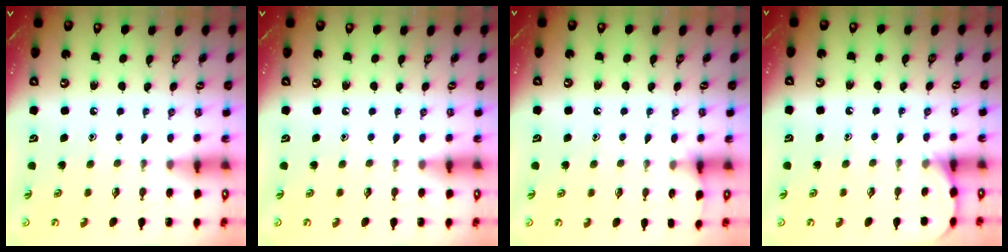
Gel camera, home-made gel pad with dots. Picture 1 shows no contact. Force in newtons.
{"total": 0.0}
{"total": 4.8, "press": 4.8, "slide": 0.7}
{"total": 6.1, "press": 6.1, "slide": 0.4}